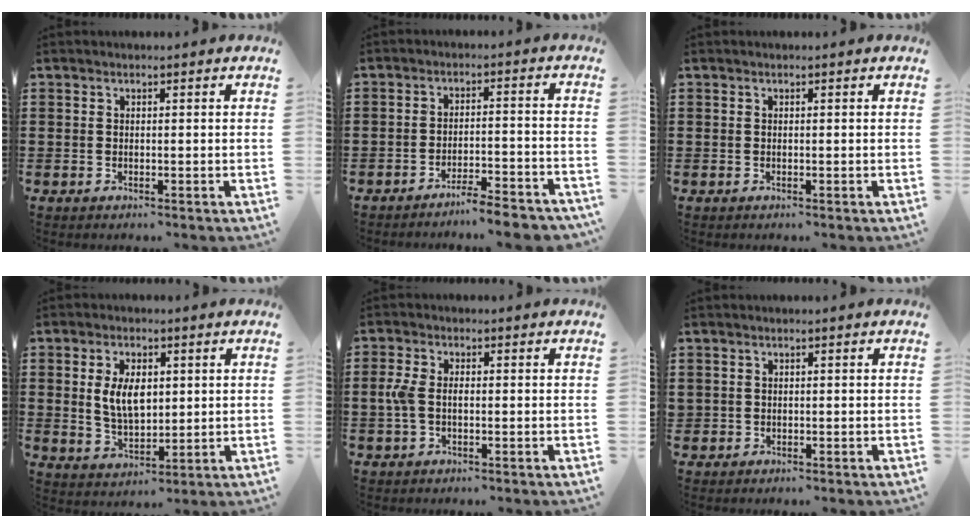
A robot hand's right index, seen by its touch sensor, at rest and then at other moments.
{"total": 4.4, "force": [-4.2, -0.4, 1.4], "torque": [-0.024, -0.006, -0.083]}
{"total": 0.0}
{"total": 6.6, "force": [1.3, 3.7, 5.3], "torque": [-0.112, 0.005, 0.018]}
{"total": 3.2, "force": [-0.2, 1.8, 2.7], "torque": [-0.076, -0.003, -0.012]}
{"total": 0.7, "force": [0.2, 0.7, -0.1], "torque": [0.001, 0.005, 0.002]}